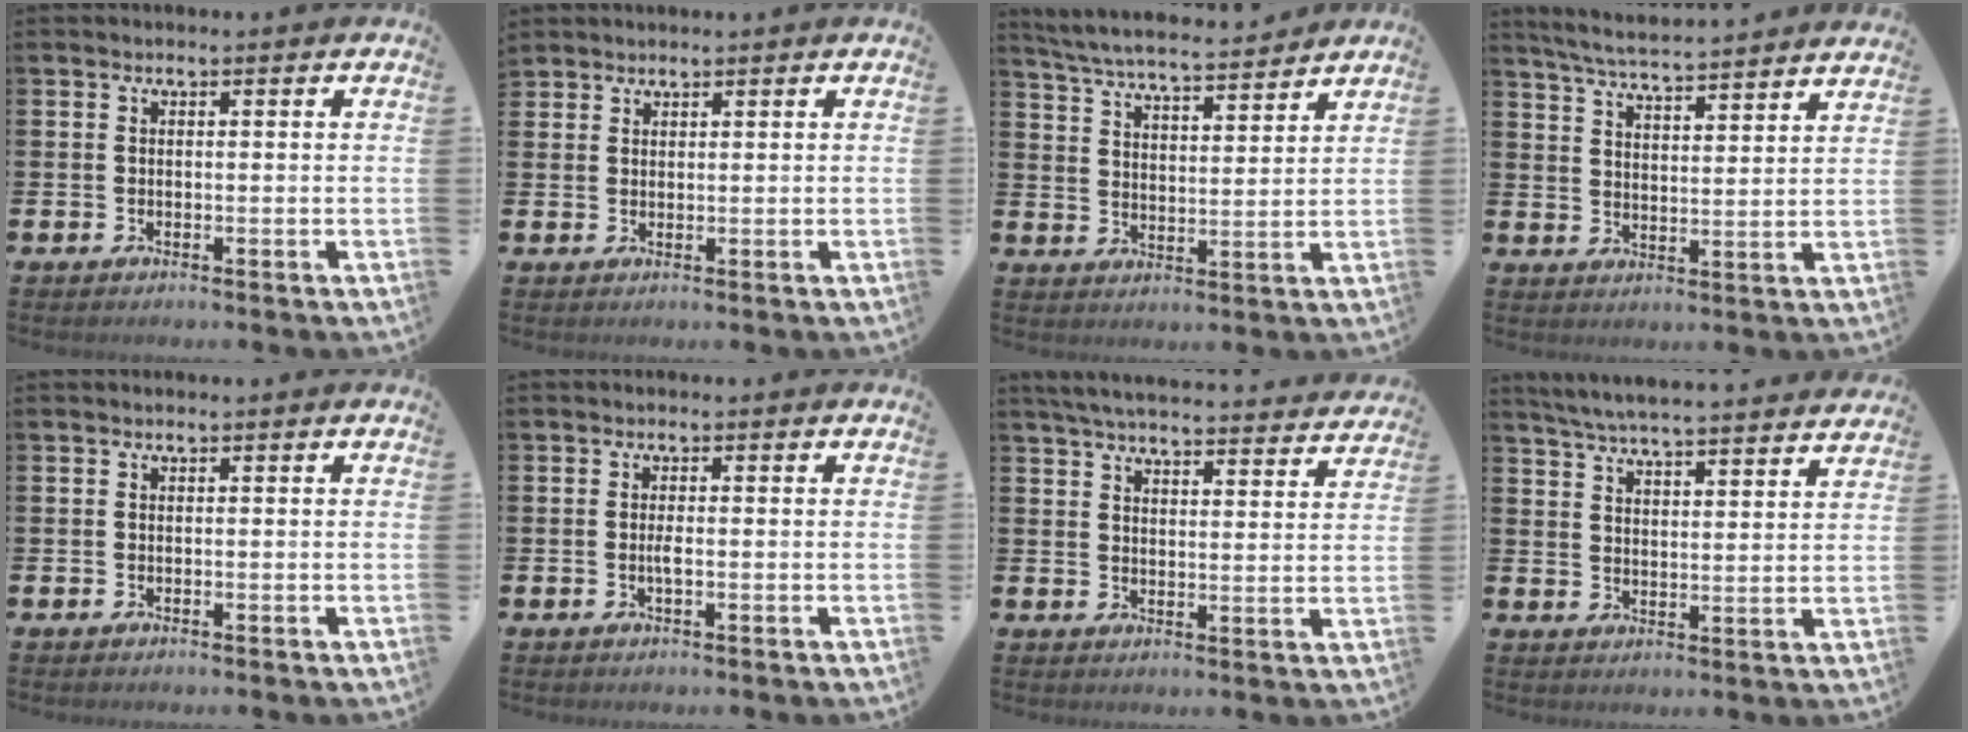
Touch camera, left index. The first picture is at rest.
{"total": 1.8, "force": [1.8, 0.6, -0.1], "torque": [0.009, -0.002, 0.032]}
{"total": 6.1, "force": [6.0, 0.3, 1.4], "torque": [-0.052, -0.038, 0.105]}
{"total": 5.6, "force": [5.5, -0.2, 1.0], "torque": [-0.042, -0.041, 0.096]}
{"total": 0.0}
{"total": 1.2, "force": [-0.2, 0.2, 1.2], "torque": [-0.027, 0.001, -0.004]}
{"total": 5.3, "force": [5.2, 0.4, 1.0], "torque": [-0.035, -0.038, 0.090]}
{"total": 5.7, "force": [5.6, -0.1, 1.0], "torque": [-0.041, -0.036, 0.099]}